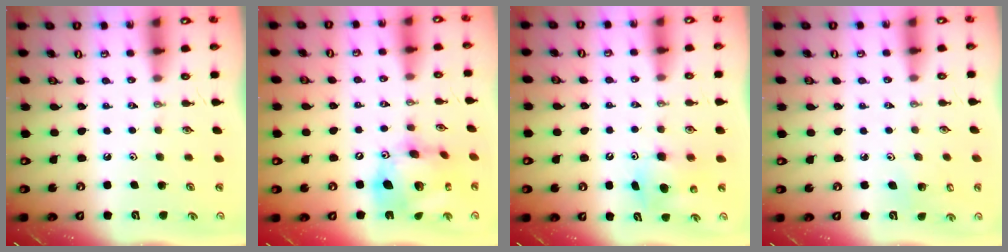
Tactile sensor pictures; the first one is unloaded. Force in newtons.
{"total": 18.6, "press": 18.5, "slide": 2.1}
{"total": 7.9, "press": 7.8, "slide": 1.1}
{"total": 3.0, "press": 2.9, "slide": 0.5}